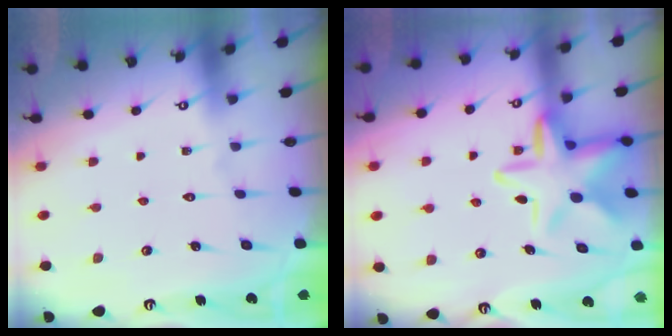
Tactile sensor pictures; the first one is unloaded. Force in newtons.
{"total": 12.5, "press": 12.4, "slide": 1.9}